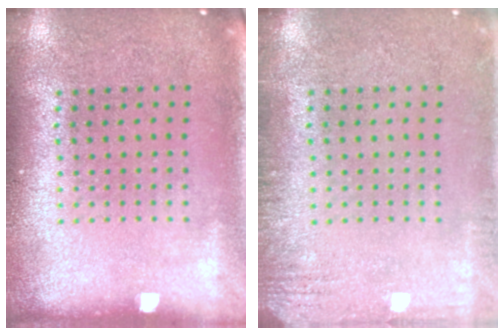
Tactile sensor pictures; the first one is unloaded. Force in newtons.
{"total": 1.7, "press": 1.7, "slide": 0.2}